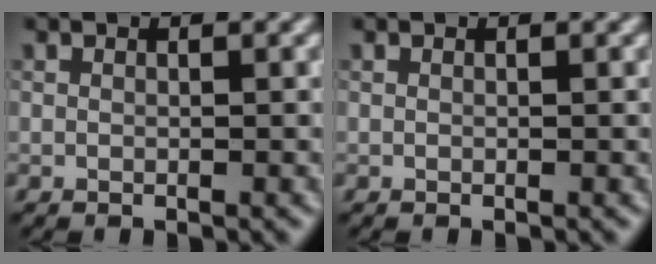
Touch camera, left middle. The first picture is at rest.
{"total": 0.0}